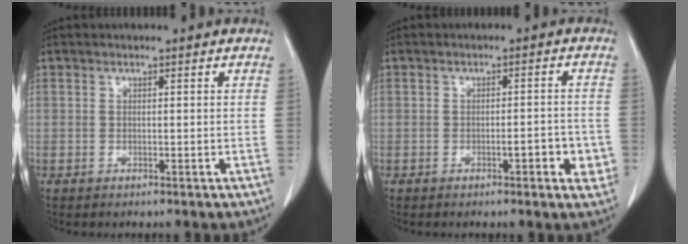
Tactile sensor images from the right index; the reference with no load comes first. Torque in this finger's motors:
{"motor_torque": [0.07, 0.03, 0.07, 0.02]}